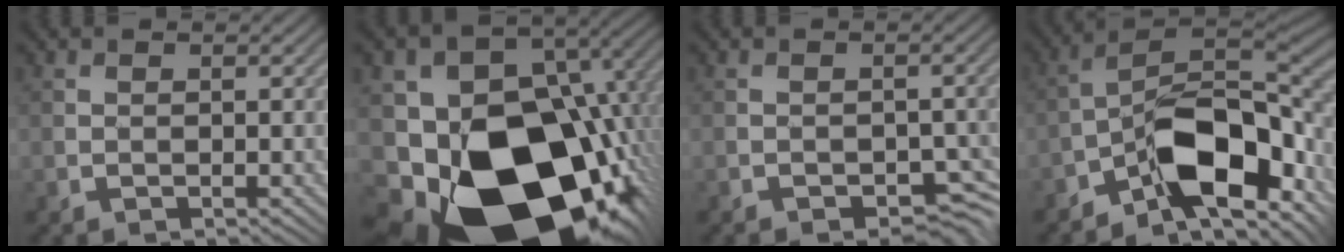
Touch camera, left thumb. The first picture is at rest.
{"total": 20.0, "force": [-6.4, 14.2, 12.6], "torque": [-0.234, -0.047, -0.083]}
{"total": 2.9, "force": [-2.2, 1.3, 1.4], "torque": [-0.017, -0.008, -0.034]}
{"total": 11.4, "force": [-6.6, 4.7, 8.0], "torque": [-0.121, 0.004, -0.133]}